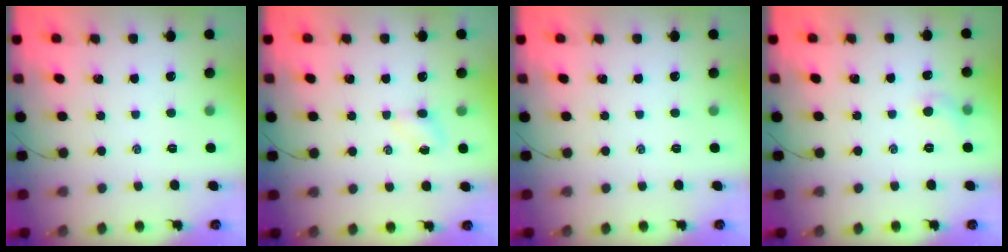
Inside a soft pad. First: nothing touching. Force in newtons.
{"total": 2.8, "press": 2.6, "slide": 1.0}
{"total": 0.0}
{"total": 4.8, "press": 4.6, "slide": 1.5}